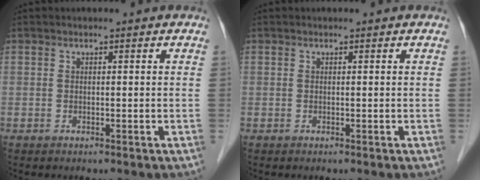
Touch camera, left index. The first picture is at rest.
{"total": 0.0}